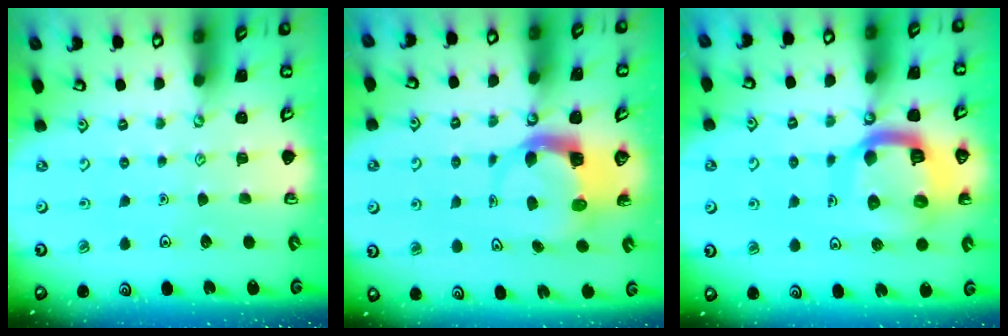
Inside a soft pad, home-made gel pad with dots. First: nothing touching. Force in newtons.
{"total": 5.5, "press": 5.5, "slide": 0.9}
{"total": 15.8, "press": 15.7, "slide": 1.9}